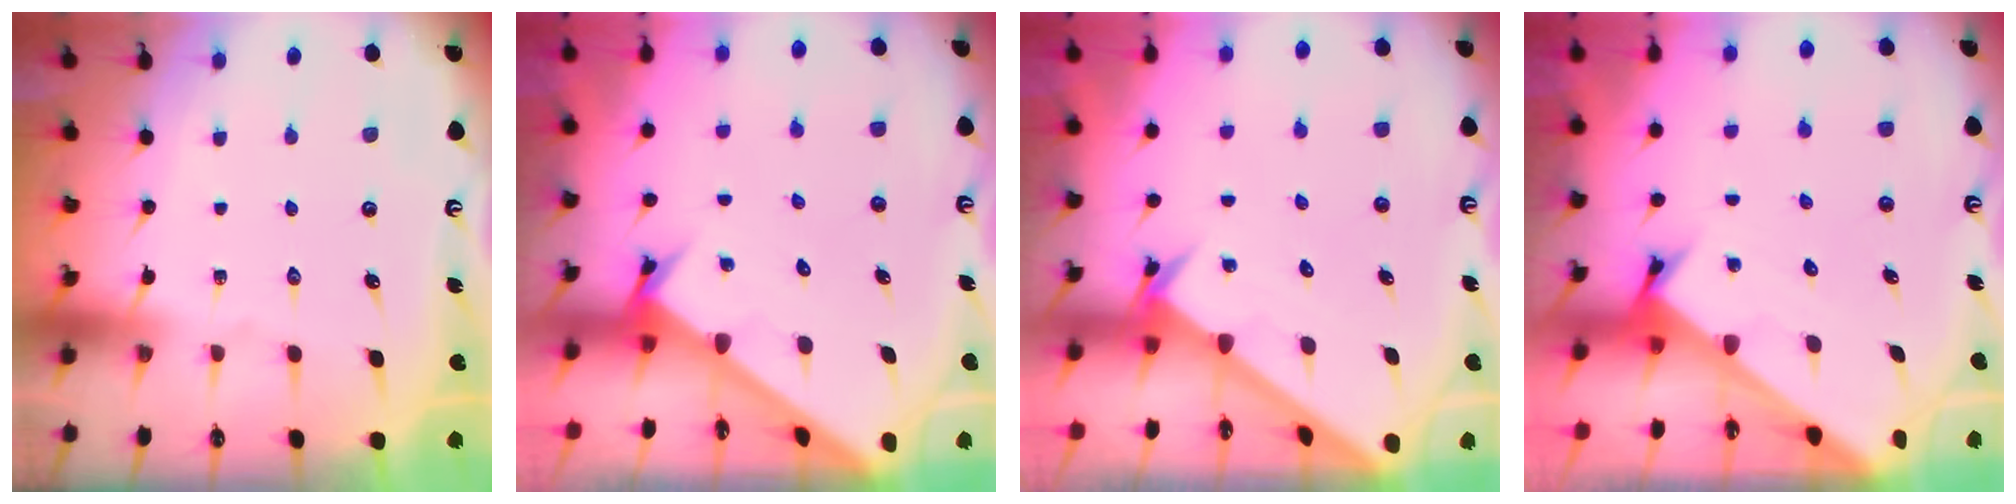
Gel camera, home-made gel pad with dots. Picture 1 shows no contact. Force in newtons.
{"total": 2.7, "press": 2.7, "slide": 0.3}
{"total": 2.5, "press": 2.5, "slide": 0.2}
{"total": 2.5, "press": 2.5, "slide": 0.2}